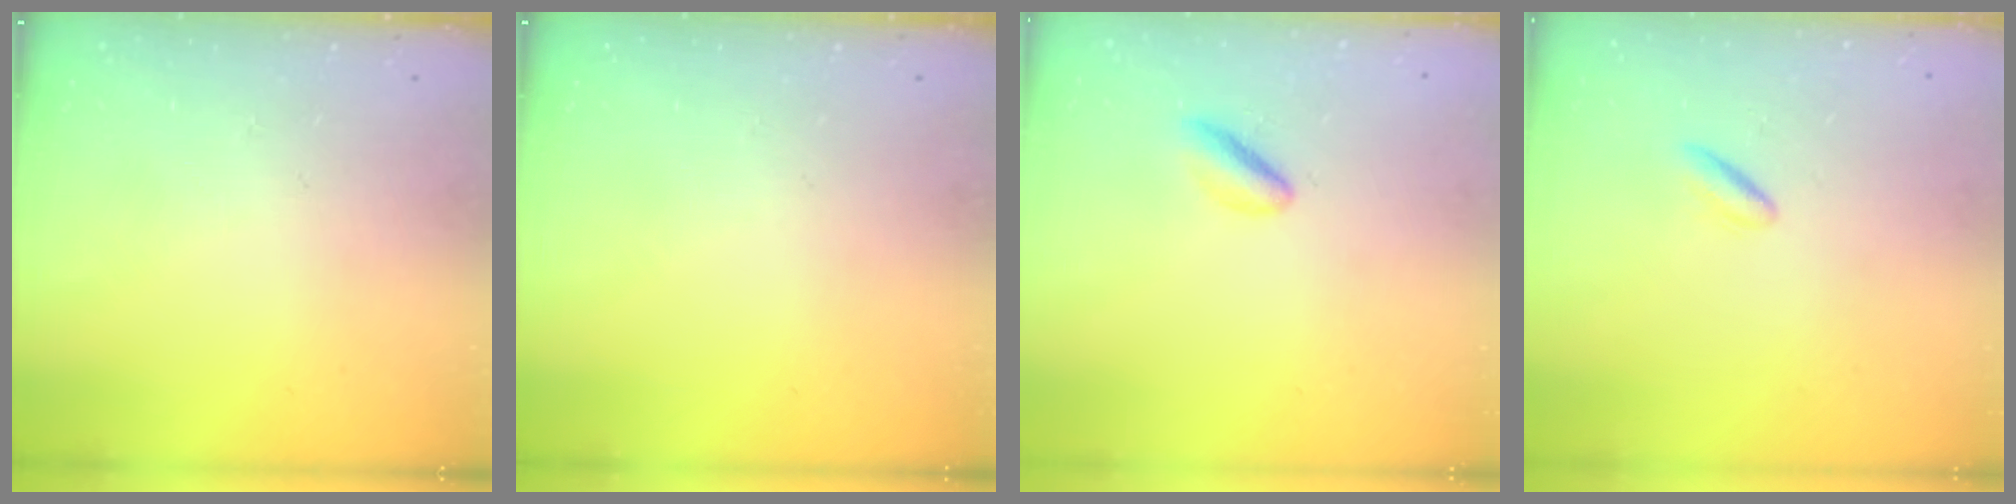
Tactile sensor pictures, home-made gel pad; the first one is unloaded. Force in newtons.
{"total": 0.0}
{"total": 2.9, "press": 2.8, "slide": 0.4}
{"total": 2.2, "press": 2.0, "slide": 0.9}